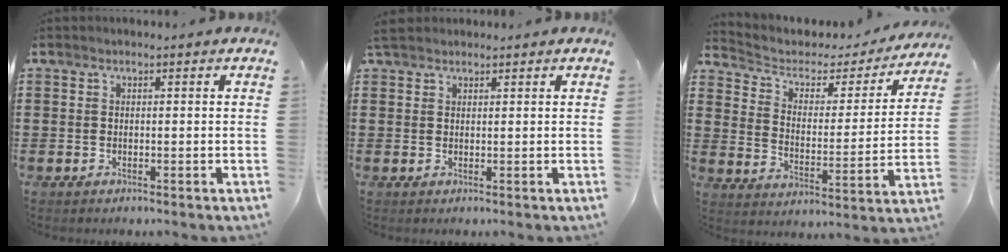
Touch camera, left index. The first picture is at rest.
{"total": 2.0, "force": [1.8, 0.7, 0.7], "torque": [-0.019, 0.005, 0.035]}
{"total": 3.3, "force": [2.1, 2.3, 1.1], "torque": [-0.042, -0.011, 0.028]}